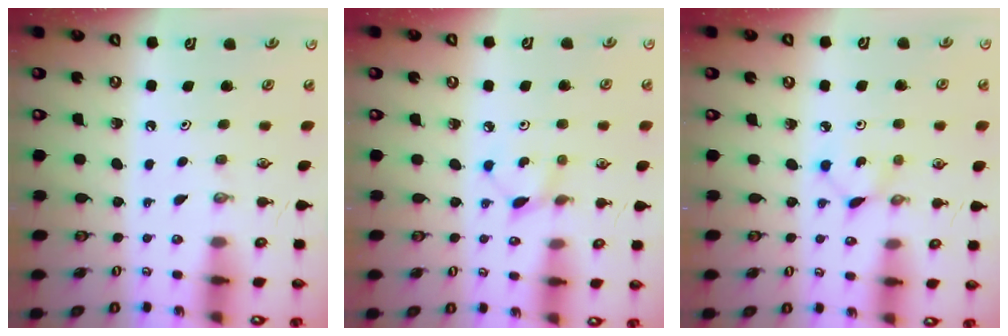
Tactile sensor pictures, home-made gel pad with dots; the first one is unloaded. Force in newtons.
{"total": 2.3, "press": 2.3, "slide": 0.2}
{"total": 1.3, "press": 1.3, "slide": 0.2}